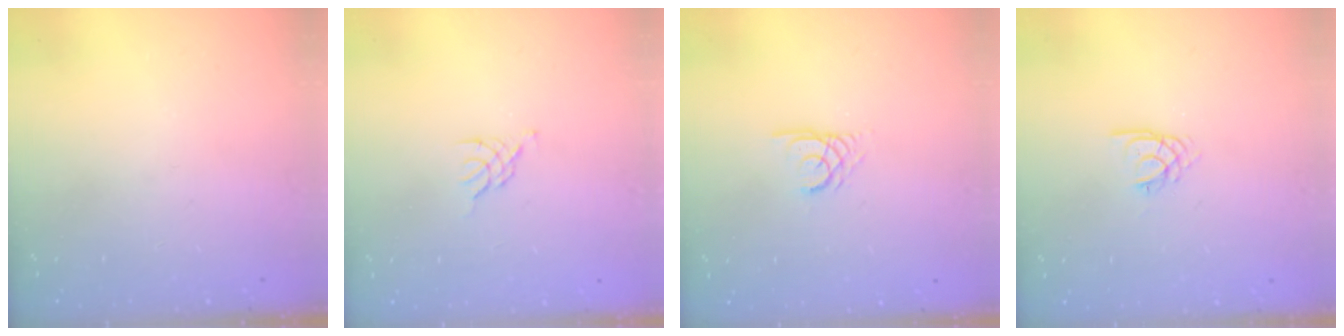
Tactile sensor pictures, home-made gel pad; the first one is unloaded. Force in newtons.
{"total": 0.8, "press": 0.7, "slide": 0.3}
{"total": 2.2, "press": 2.2, "slide": 0.3}
{"total": 2.8, "press": 2.7, "slide": 0.3}